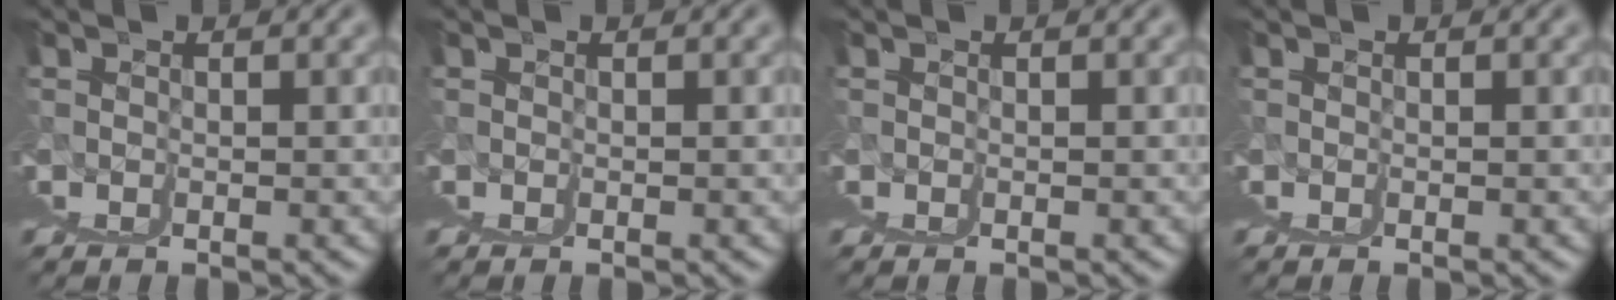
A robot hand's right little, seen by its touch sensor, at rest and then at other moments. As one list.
[{"total": 0.0}, {"total": 0.0}, {"total": 0.0}]